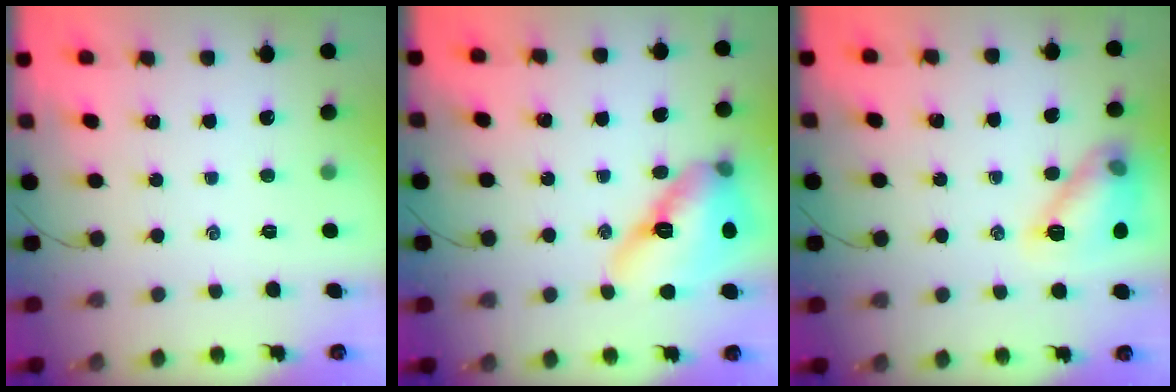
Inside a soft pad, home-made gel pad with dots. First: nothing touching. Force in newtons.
{"total": 15.0, "press": 14.4, "slide": 4.2}
{"total": 12.8, "press": 12.8, "slide": 0.2}